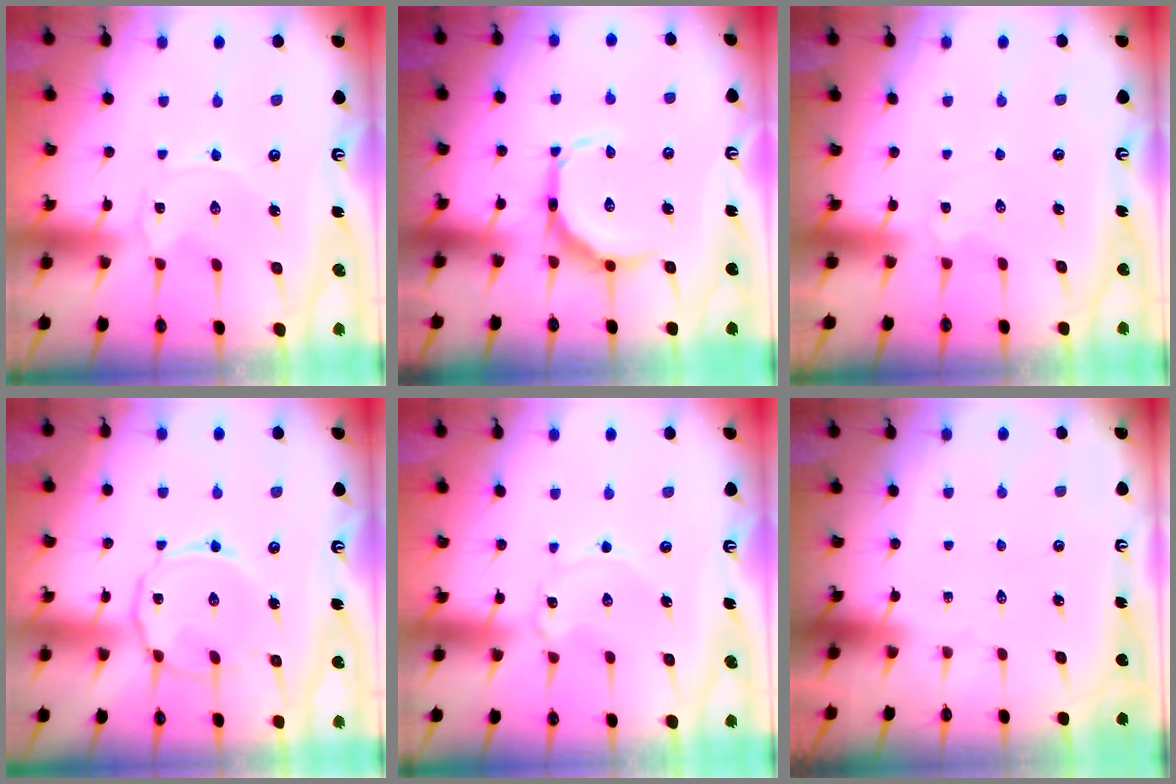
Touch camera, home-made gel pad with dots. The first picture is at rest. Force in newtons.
{"total": 10.4, "press": 10.4, "slide": 0.7}
{"total": 1.9, "press": 1.8, "slide": 0.5}
{"total": 8.4, "press": 8.4, "slide": 0.6}
{"total": 1.6, "press": 1.5, "slide": 0.1}
{"total": 0.0}